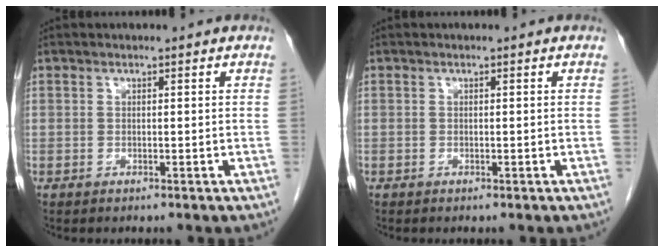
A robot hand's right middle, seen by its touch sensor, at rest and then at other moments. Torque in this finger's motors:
{"motor_torque": [0.61, -0.60, -0.06, -0.02]}